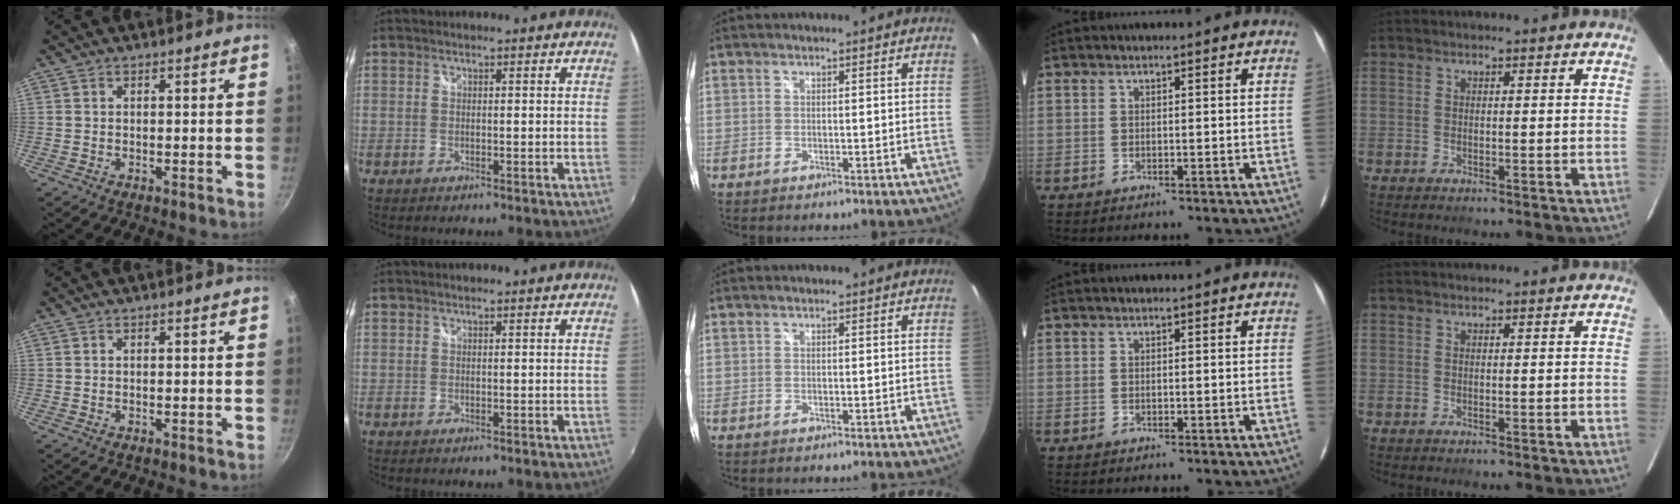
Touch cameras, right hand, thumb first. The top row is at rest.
{}